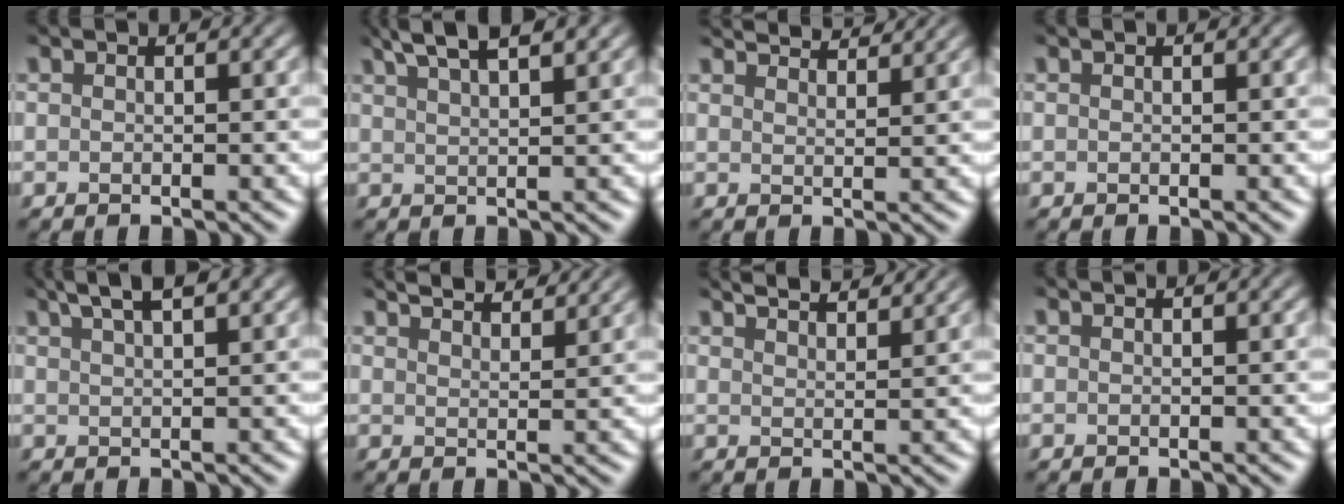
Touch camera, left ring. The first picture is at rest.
{"total": 5.7, "force": [4.1, 1.6, 3.6], "torque": [-0.044, 0.029, 0.044]}
{"total": 4.6, "force": [4.3, 0.7, 1.5], "torque": [-0.014, 0.007, 0.046]}
{"total": 0.0}
{"total": 4.8, "force": [3.2, 1.4, 3.3], "torque": [-0.032, 0.020, 0.029]}
{"total": 5.3, "force": [4.7, 1.1, 2.1], "torque": [-0.018, 0.019, 0.043]}
{"total": 5.7, "force": [4.9, 1.4, 2.6], "torque": [-0.019, 0.027, 0.039]}
{"total": 0.0}